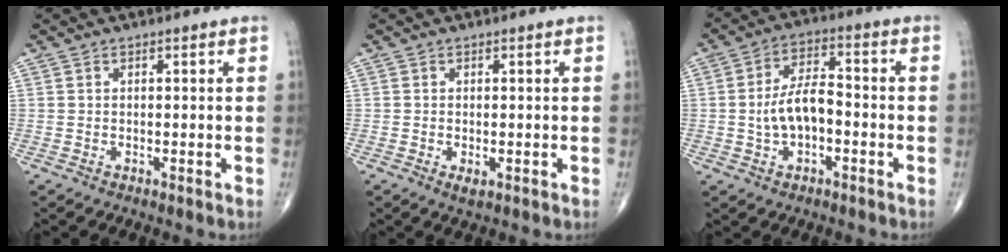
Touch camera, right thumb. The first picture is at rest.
{"total": 1.4, "force": [-0.4, 0.7, 1.2], "torque": [-0.019, -0.004, -0.004]}
{"total": 8.4, "force": [-1.4, 4.5, 6.9], "torque": [-0.126, 0.031, -0.029]}